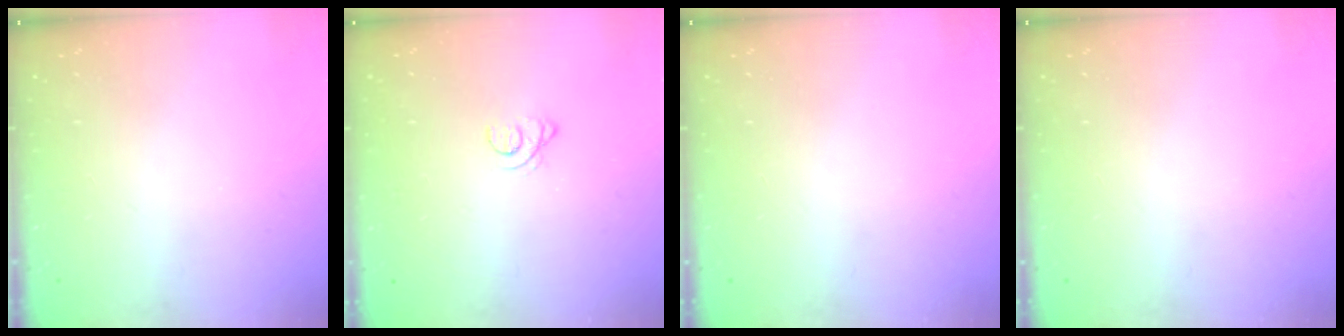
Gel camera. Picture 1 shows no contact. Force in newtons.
{"total": 1.5, "press": 1.5, "slide": 0.2}
{"total": 0.0}
{"total": 0.0}